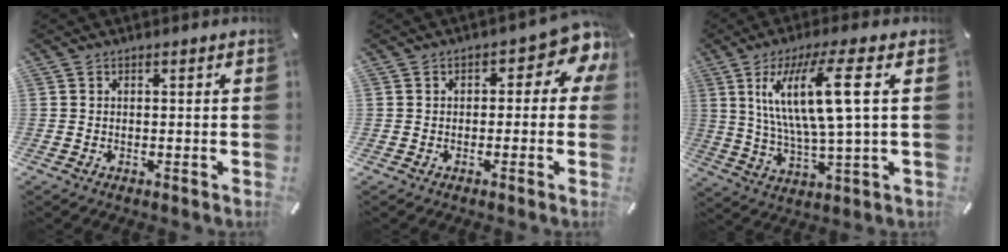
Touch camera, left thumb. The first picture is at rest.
{"total": 6.6, "force": [2.3, 3.9, 4.8], "torque": [-0.056, -0.016, 0.034]}
{"total": 16.3, "force": [5.2, 3.2, 15.1], "torque": [-0.309, -0.006, 0.074]}